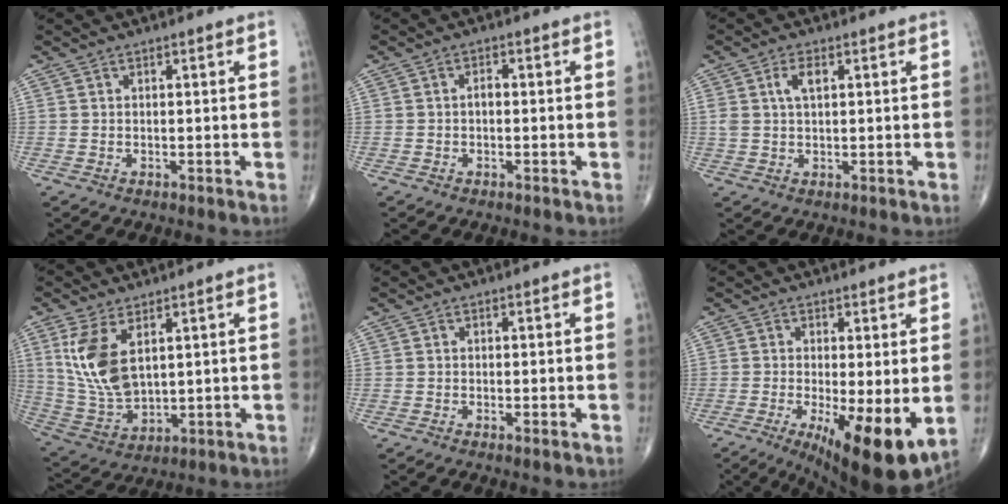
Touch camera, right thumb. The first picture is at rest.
{"total": 1.4, "force": [-0.3, 0.9, 1.1], "torque": [-0.013, 0.005, -0.007]}
{"total": 3.7, "force": [1.3, 1.8, 3.0], "torque": [-0.059, 0.003, 0.028]}
{"total": 11.9, "force": [4.2, 6.2, 9.3], "torque": [-0.189, -0.017, 0.099]}
{"total": 0.8, "force": [-0.3, 0.1, 0.7], "torque": [-0.021, -0.004, -0.009]}
{"total": 13.1, "force": [-2.9, 3.7, 12.2], "torque": [-0.185, -0.026, -0.035]}